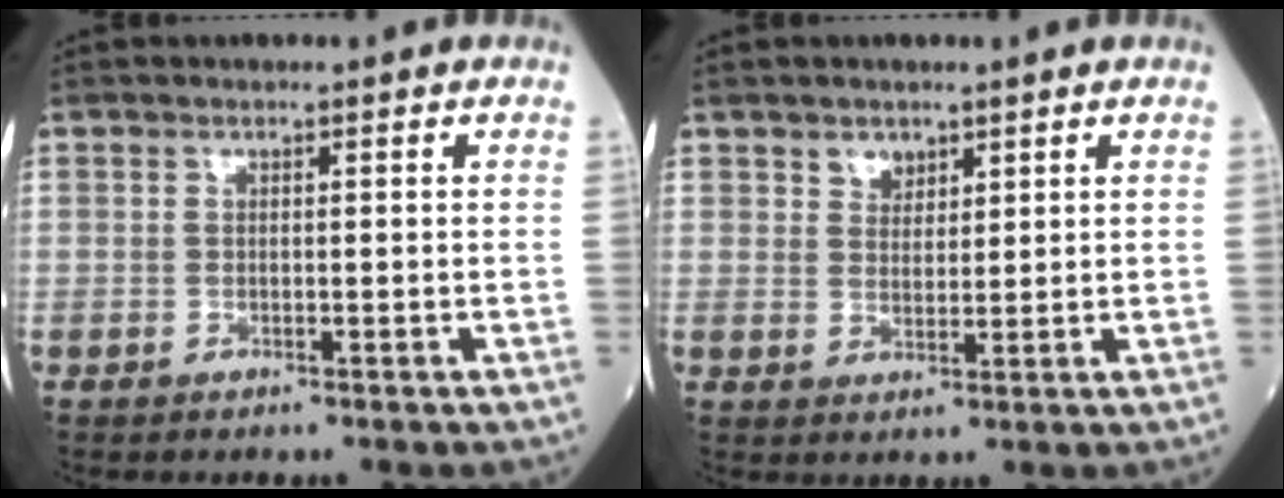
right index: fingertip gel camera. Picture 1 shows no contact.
{"total": 2.5, "force": [1.8, 1.6, 0.7], "torque": [-0.010, -0.002, 0.031]}